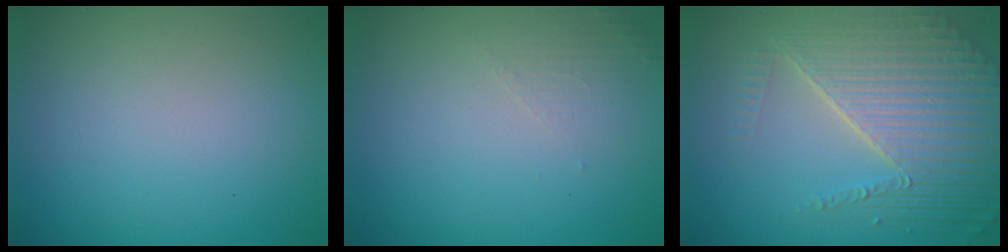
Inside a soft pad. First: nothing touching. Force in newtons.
{"total": 1.3, "press": 1.2, "slide": 0.4}
{"total": 8.5, "press": 5.6, "slide": 6.3}